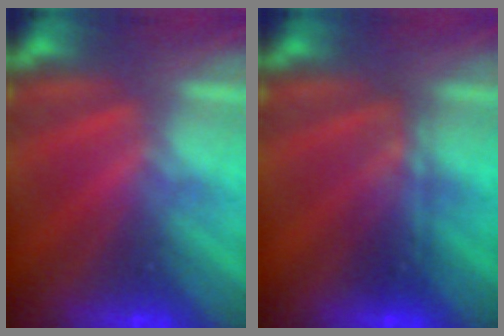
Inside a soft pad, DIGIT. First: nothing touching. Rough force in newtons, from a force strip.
{"total": 2.4}